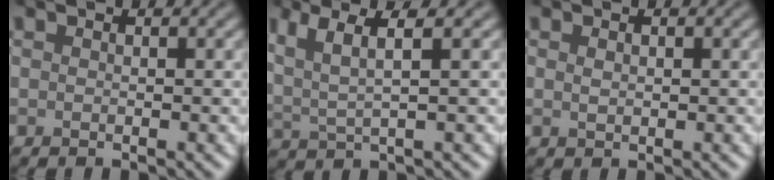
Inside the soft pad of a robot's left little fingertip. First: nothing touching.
{"total": 4.0, "force": [1.9, 0.8, 3.5], "torque": [-0.073, 0.000, 0.039]}
{"total": 0.9, "force": [0.3, 0.5, 0.8], "torque": [-0.017, 0.000, 0.006]}